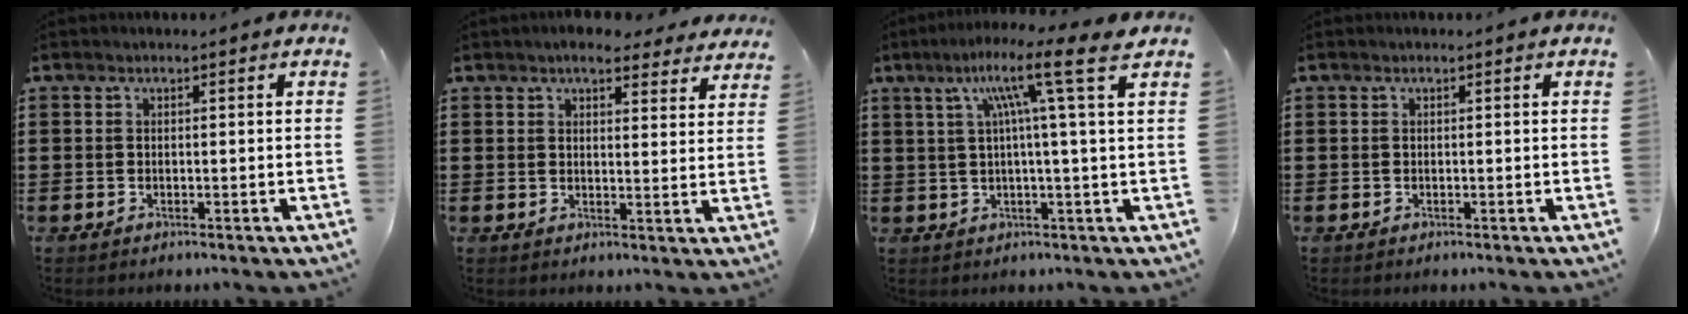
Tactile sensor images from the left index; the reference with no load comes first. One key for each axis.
{"total": 4.9, "fx": 4.4, "fy": 1.0, "fz": 1.8, "tx": -0.039, "ty": -0.010, "tz": 0.081}
{"total": 9.8, "fx": 4.0, "fy": -0.8, "fz": 8.9, "tx": -0.166, "ty": -0.004, "tz": 0.051}
{"total": 0.0}